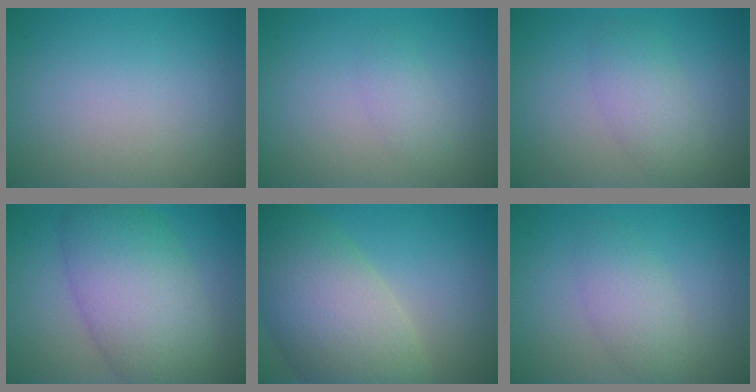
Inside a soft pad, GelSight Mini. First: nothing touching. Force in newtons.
{"total": 1.4, "press": 1.4, "slide": 0.0}
{"total": 2.7, "press": 2.7, "slide": 0.3}
{"total": 9.1, "press": 9.1, "slide": 0.2}
{"total": 10.6, "press": 10.6, "slide": 0.6}
{"total": 2.7, "press": 2.7, "slide": 0.1}